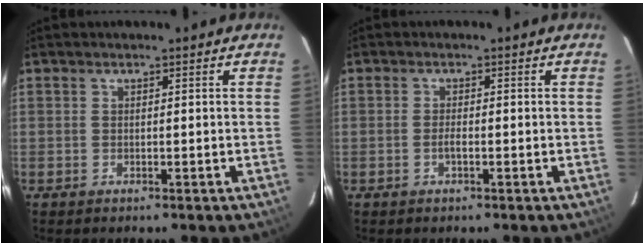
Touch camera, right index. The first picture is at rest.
{"total": 1.3, "force": [-0.5, 0.3, 1.1], "torque": [-0.022, 0.000, -0.010]}